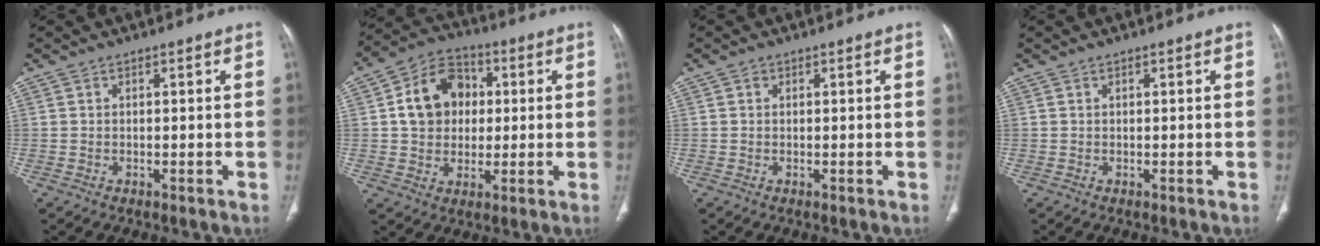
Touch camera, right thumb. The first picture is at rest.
{"total": 12.5, "force": [1.7, 10.1, 7.1], "torque": [-0.090, 0.013, 0.023]}
{"total": 0.6, "force": [0.2, 0.5, 0.2], "torque": [0.001, 0.001, 0.003]}
{"total": 0.0}